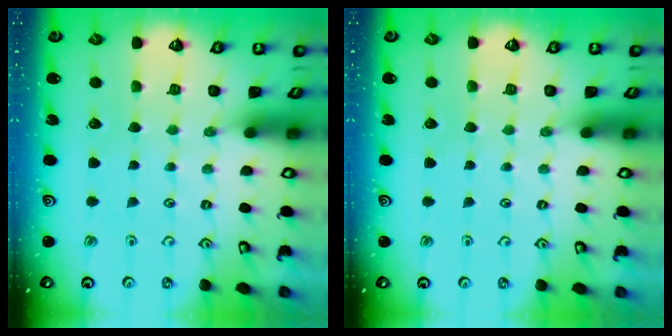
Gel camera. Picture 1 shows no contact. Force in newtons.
{"total": 0.0}